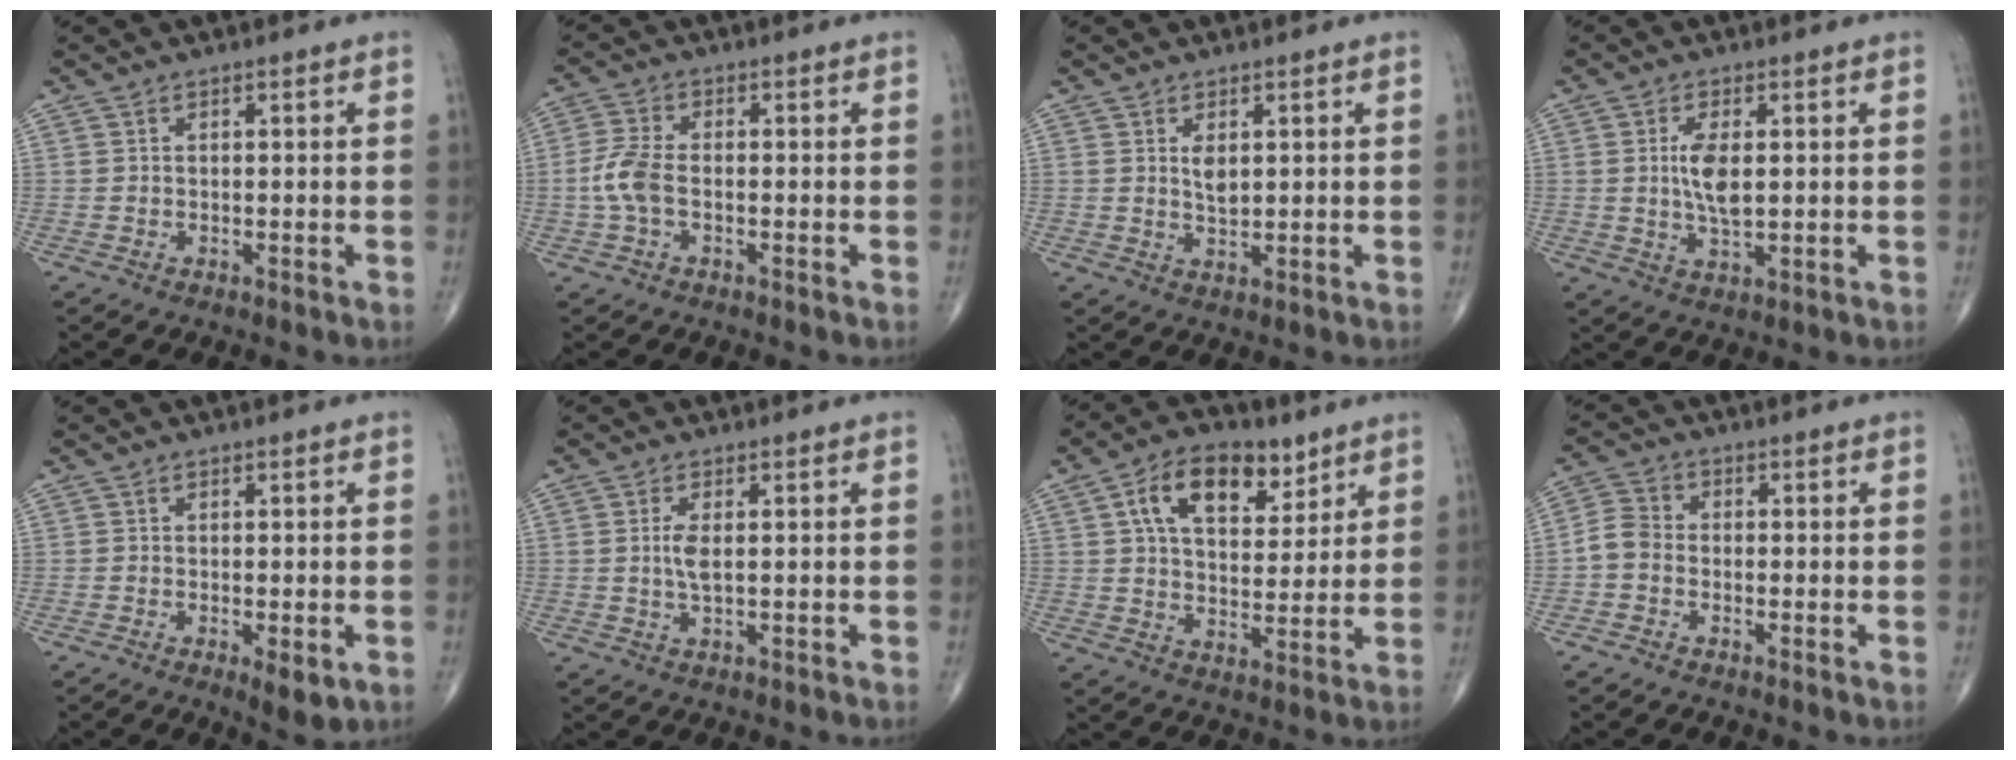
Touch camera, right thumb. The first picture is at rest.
{"total": 5.7, "force": [-1.0, 3.1, 4.7], "torque": [-0.117, 0.014, -0.025]}
{"total": 2.8, "force": [0.9, 1.3, 2.3], "torque": [-0.030, -0.015, 0.016]}
{"total": 6.1, "force": [0.6, 2.5, 5.5], "torque": [-0.102, -0.014, 0.011]}
{"total": 3.9, "force": [-1.2, 1.4, 3.5], "torque": [-0.047, -0.010, -0.014]}
{"total": 3.3, "force": [0.4, 1.1, 3.1], "torque": [-0.064, -0.008, 0.008]}
{"total": 13.7, "force": [6.5, 7.7, 9.1], "torque": [-0.118, -0.015, 0.112]}
{"total": 4.3, "force": [-1.2, 3.4, 2.3], "torque": [-0.039, 0.012, -0.036]}